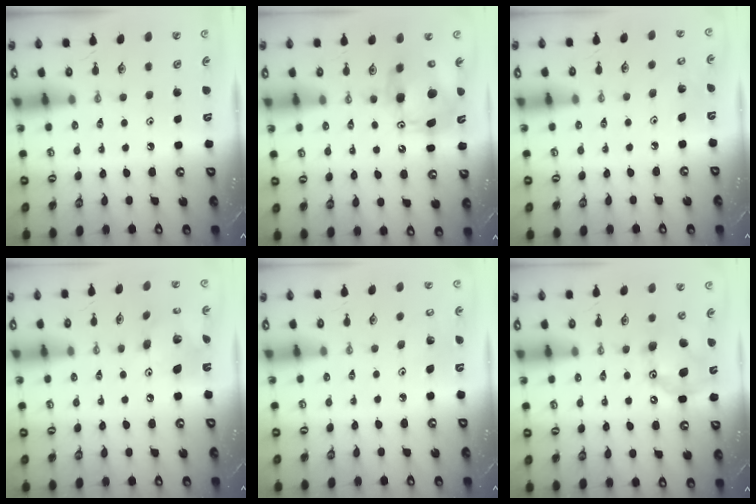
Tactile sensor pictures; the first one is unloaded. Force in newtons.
{"total": 12.6, "press": 12.5, "slide": 1.5}
{"total": 4.6, "press": 4.6, "slide": 0.3}
{"total": 14.1, "press": 14.0, "slide": 1.3}
{"total": 3.0, "press": 2.9, "slide": 0.5}
{"total": 14.6, "press": 14.6, "slide": 0.2}